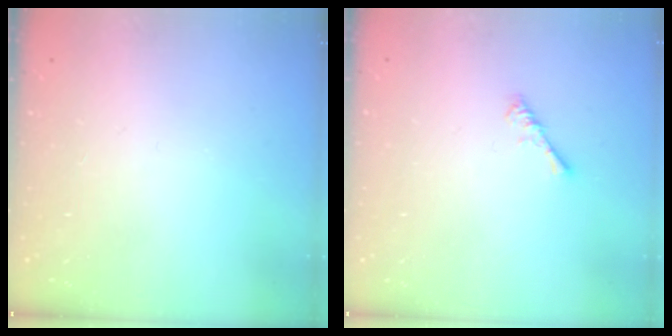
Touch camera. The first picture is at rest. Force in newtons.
{"total": 0.8, "press": 0.8, "slide": 0.3}